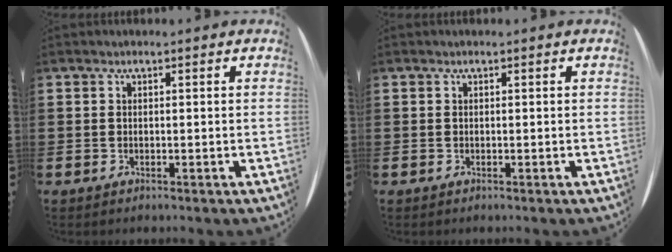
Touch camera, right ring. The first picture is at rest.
{"total": 0.0}